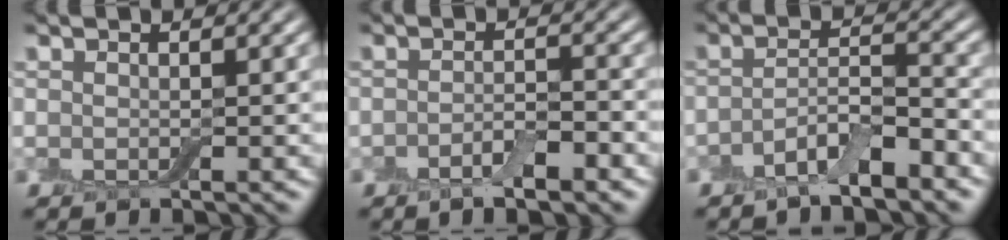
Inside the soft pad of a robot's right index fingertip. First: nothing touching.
{"total": 2.8, "force": [-1.6, 0.9, 2.2], "torque": [-0.040, -0.001, -0.027]}
{"total": 4.0, "force": [-2.5, 1.1, 2.9], "torque": [-0.054, 0.004, -0.051]}